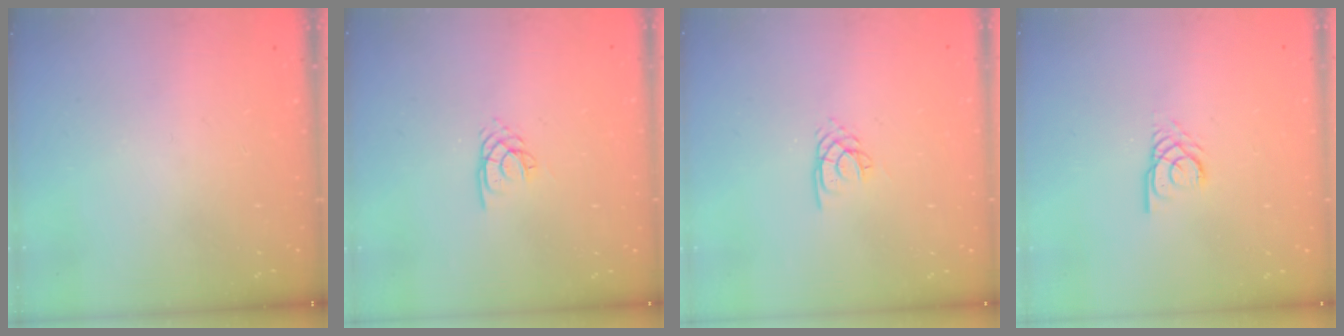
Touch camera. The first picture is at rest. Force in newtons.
{"total": 1.9, "press": 1.8, "slide": 0.3}
{"total": 1.9, "press": 1.8, "slide": 0.3}
{"total": 2.7, "press": 2.7, "slide": 0.2}